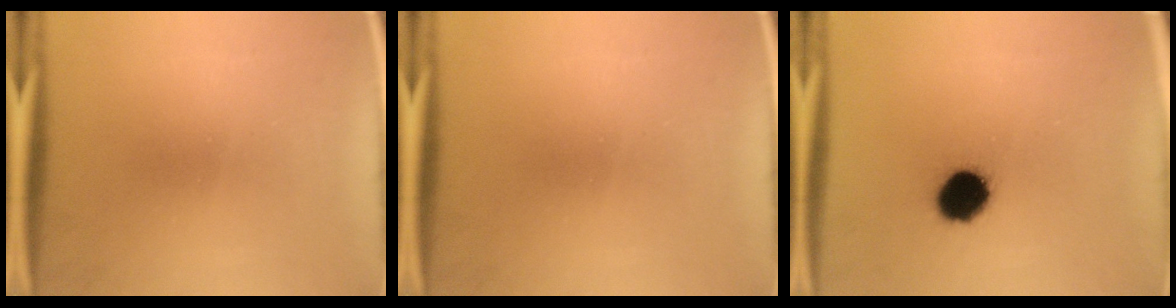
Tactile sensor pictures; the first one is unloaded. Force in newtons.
{"total": 0.0}
{"total": 10.0}